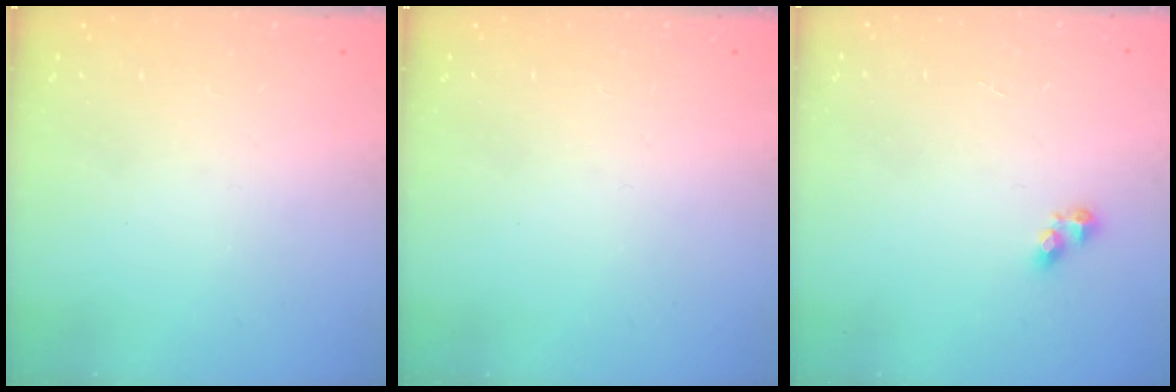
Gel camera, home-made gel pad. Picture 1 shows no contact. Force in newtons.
{"total": 0.0}
{"total": 3.5, "press": 3.5, "slide": 0.4}